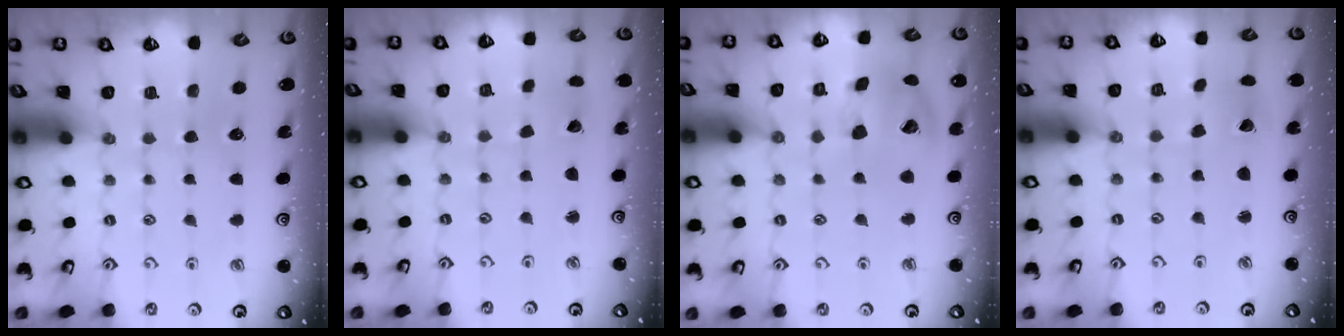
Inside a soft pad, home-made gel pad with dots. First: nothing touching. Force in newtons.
{"total": 1.7, "press": 1.7, "slide": 0.1}
{"total": 14.9, "press": 14.7, "slide": 2.4}
{"total": 2.0, "press": 2.0, "slide": 0.3}